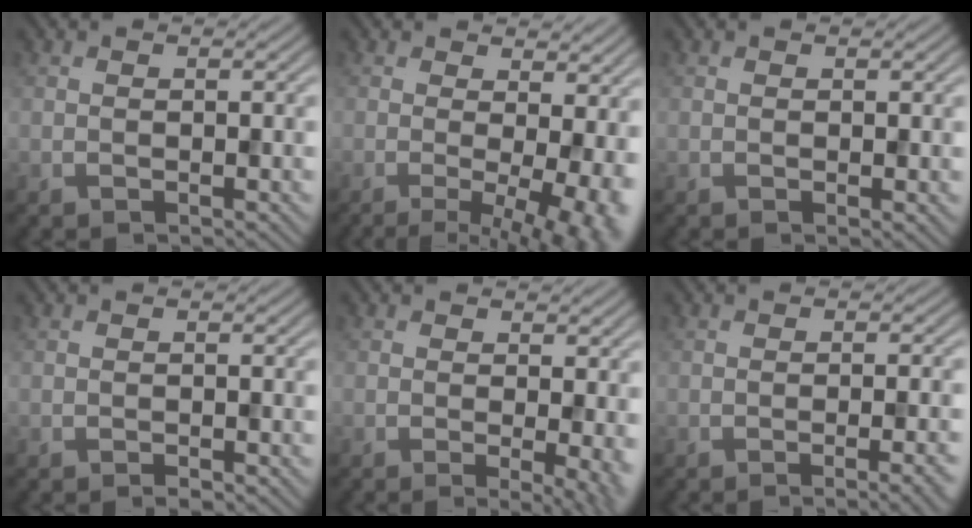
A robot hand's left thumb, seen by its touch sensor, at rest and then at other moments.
{"total": 10.4, "force": [-1.2, 3.4, 9.8], "torque": [-0.124, -0.002, -0.008]}
{"total": 0.5, "force": [0.2, 0.1, 0.5], "torque": [-0.004, -0.002, 0.003]}
{"total": 0.6, "force": [-0.5, 0.1, 0.3], "torque": [-0.004, 0.000, -0.007]}
{"total": 4.7, "force": [-0.5, 1.2, 4.5], "torque": [-0.062, -0.008, -0.008]}
{"total": 4.1, "force": [-1.6, 0.9, 3.7], "torque": [-0.040, 0.005, -0.025]}